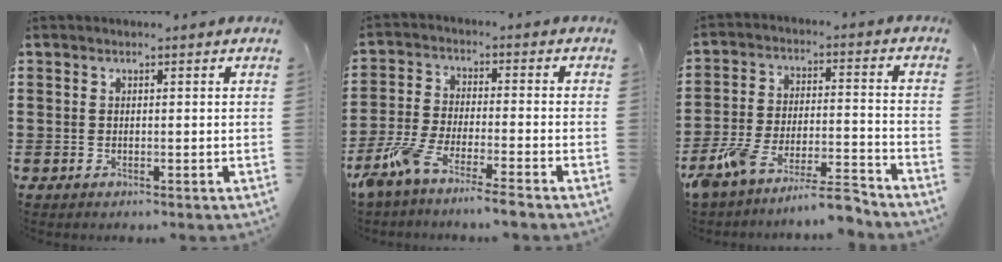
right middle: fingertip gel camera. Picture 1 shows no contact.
{"total": 6.6, "force": [-5.8, -0.2, 3.1], "torque": [-0.083, -0.018, -0.116]}
{"total": 8.8, "force": [-8.3, 0.2, 3.0], "torque": [-0.061, 0.007, -0.163]}